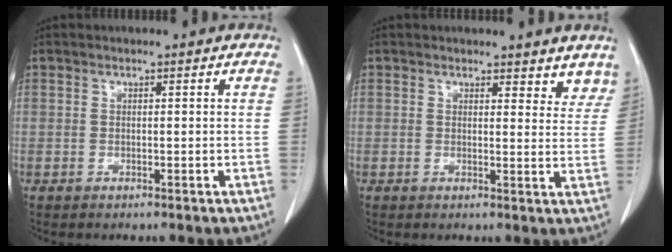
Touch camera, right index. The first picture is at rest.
{"total": 5.7, "force": [5.0, 2.3, 1.6], "torque": [0.006, -0.013, 0.048]}